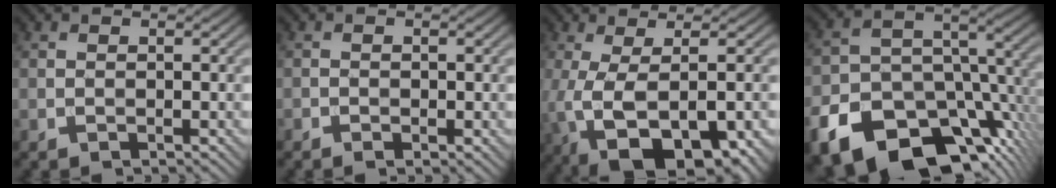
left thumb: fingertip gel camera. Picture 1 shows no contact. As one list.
[{"total": 1.0, "force": [-0.5, 0.6, 0.7], "torque": [-0.012, -0.002, -0.008]}, {"total": 13.6, "force": [-4.8, 5.9, 11.3], "torque": [-0.235, -0.043, -0.050]}, {"total": 19.2, "force": [-11.5, 11.9, 9.8], "torque": [-0.198, -0.050, -0.159]}]